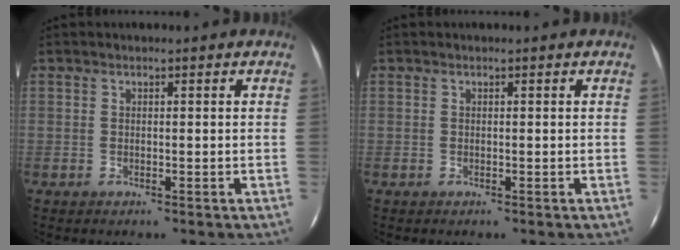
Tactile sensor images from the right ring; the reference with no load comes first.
{"total": 0.0}